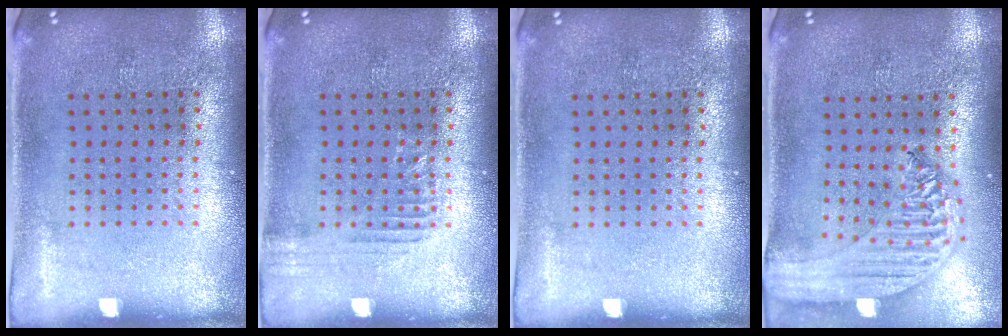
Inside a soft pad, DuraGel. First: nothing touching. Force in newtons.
{"total": 1.2, "press": 1.2, "slide": 0.1}
{"total": 0.0}
{"total": 2.2, "press": 2.0, "slide": 1.0}